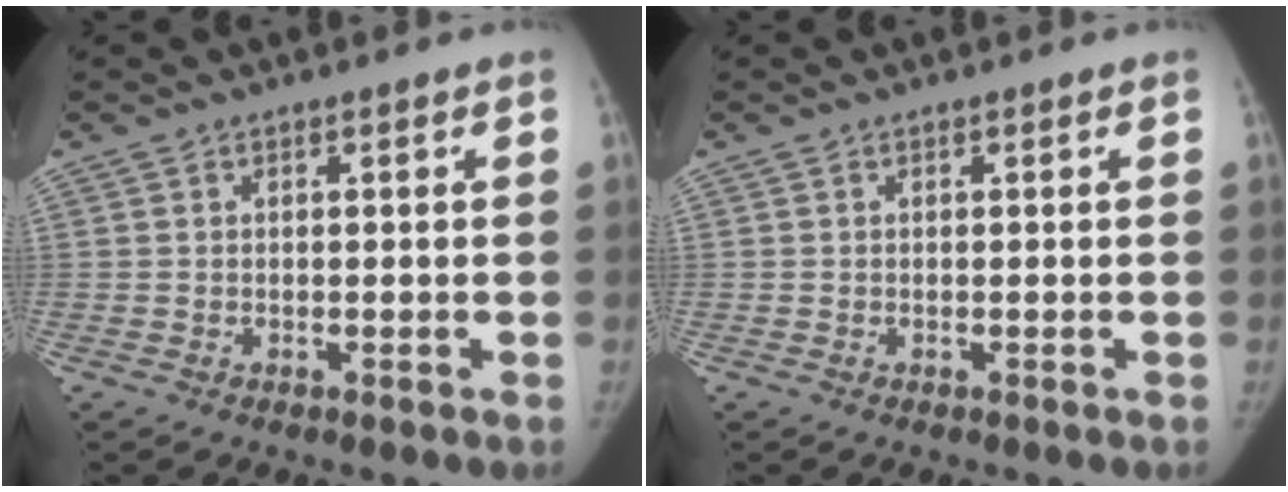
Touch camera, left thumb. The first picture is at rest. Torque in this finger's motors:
{"motor_torque": [0.13, -0.01, 0.25, -0.01, 0.03]}